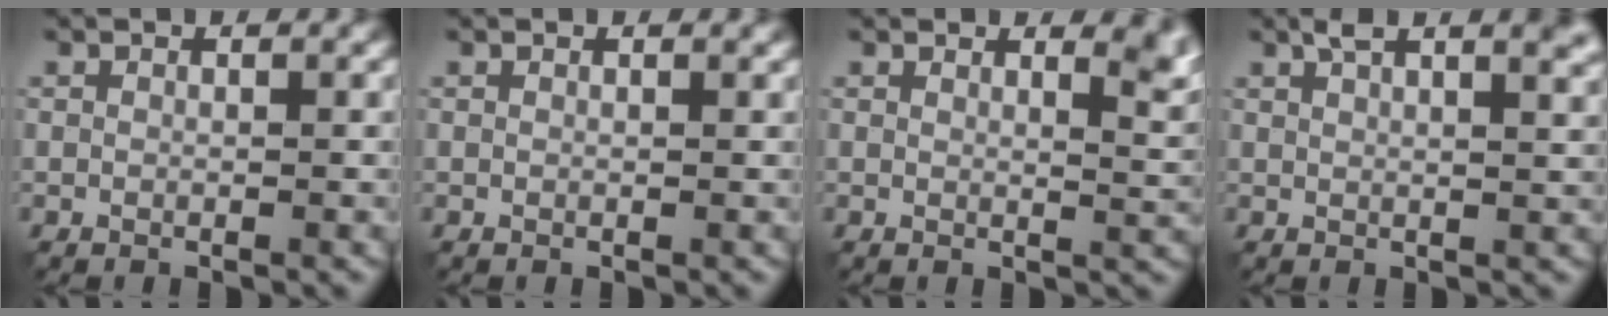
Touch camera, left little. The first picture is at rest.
{"total": 0.6, "force": [0.6, 0.1, 0.2], "torque": [-0.003, 0.001, 0.007]}
{"total": 3.5, "force": [2.7, 1.1, 2.0], "torque": [-0.007, 0.005, 0.037]}
{"total": 5.4, "force": [3.1, 1.9, 3.9], "torque": [-0.035, 0.028, 0.028]}